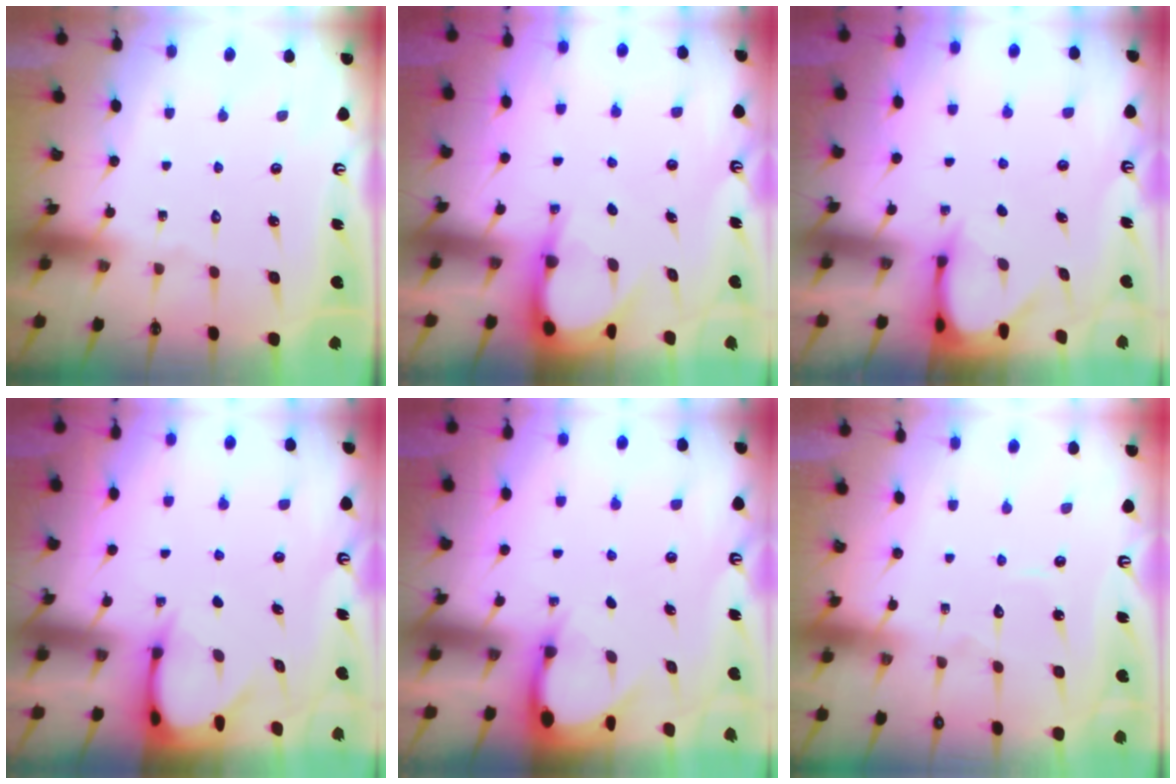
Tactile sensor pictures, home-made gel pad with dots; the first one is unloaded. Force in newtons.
{"total": 5.2, "press": 5.1, "slide": 0.7}
{"total": 3.7, "press": 3.6, "slide": 0.3}
{"total": 3.7, "press": 3.7, "slide": 0.3}
{"total": 3.4, "press": 3.4, "slide": 0.2}
{"total": 5.1, "press": 5.1, "slide": 0.4}